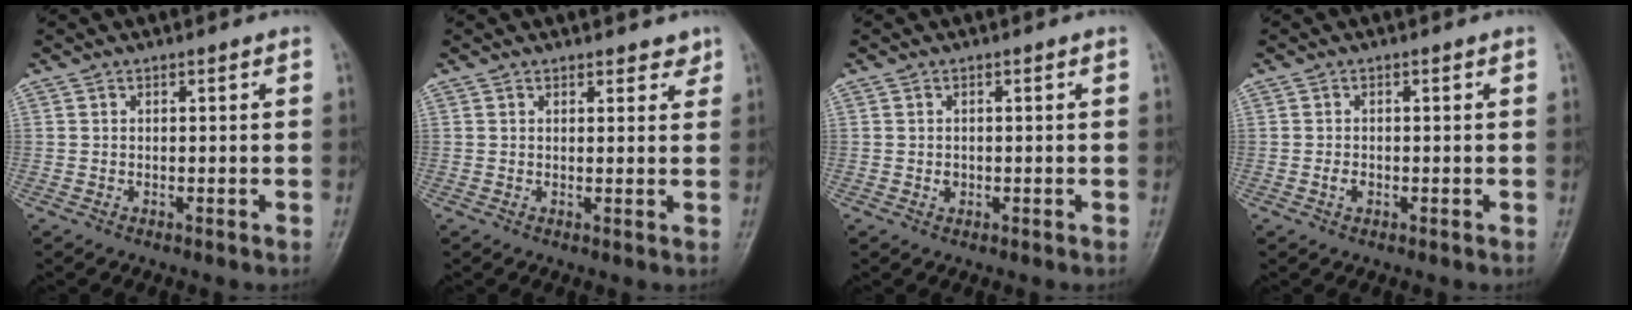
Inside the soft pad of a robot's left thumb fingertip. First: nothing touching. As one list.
[{"total": 2.8, "force": [2.2, 1.3, 0.9], "torque": [0.013, -0.011, 0.025]}, {"total": 1.0, "force": [0.0, 0.8, 0.4], "torque": [-0.004, 0.001, 0.002]}, {"total": 1.3, "force": [-0.3, 0.9, 0.8], "torque": [-0.013, 0.000, -0.005]}]